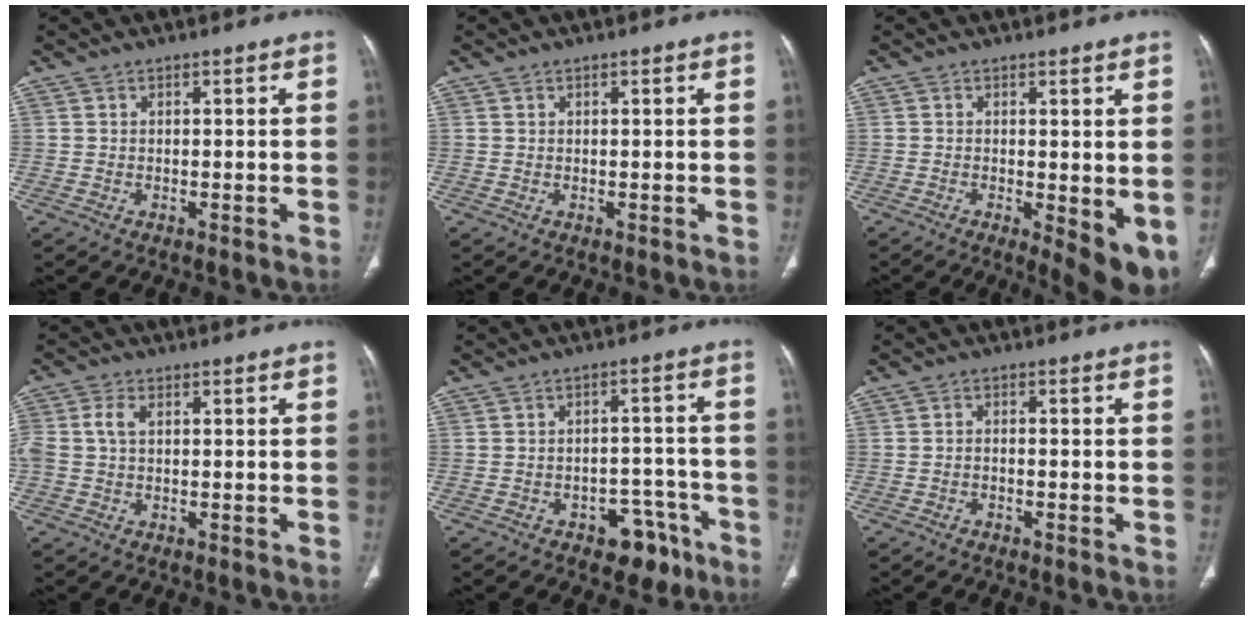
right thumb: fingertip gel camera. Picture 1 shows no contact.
{"total": 0.0}
{"total": 7.1, "force": [-0.6, 2.6, 6.6], "torque": [-0.086, -0.019, -0.005]}
{"total": 4.0, "force": [0.6, 2.4, 3.1], "torque": [-0.094, 0.014, 0.010]}
{"total": 7.8, "force": [-4.9, 4.9, 3.6], "torque": [-0.016, 0.049, -0.062]}
{"total": 1.1, "force": [-0.7, 0.6, 0.7], "torque": [-0.011, 0.009, -0.013]}